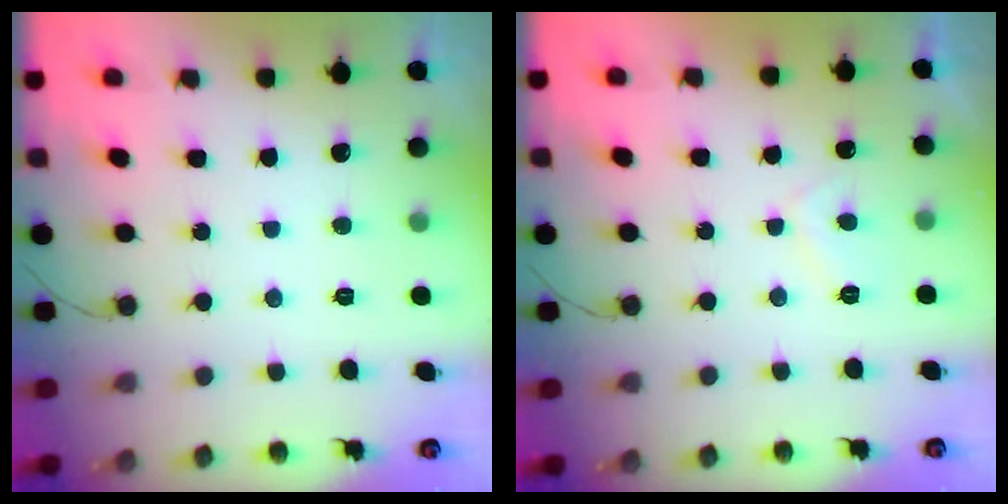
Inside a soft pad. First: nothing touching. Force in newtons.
{"total": 2.7, "press": 2.6, "slide": 0.8}